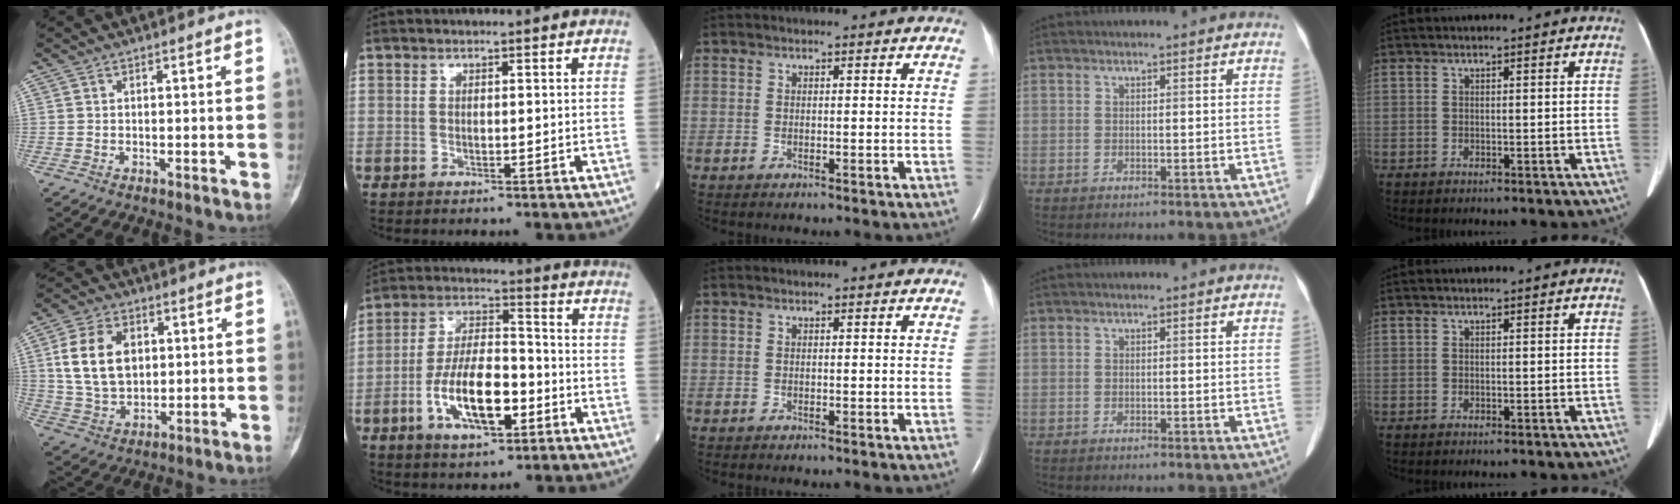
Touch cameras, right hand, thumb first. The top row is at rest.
{"thumb": {"total": 12.7, "force": [2.6, 8.9, 8.7], "torque": [-0.142, -0.004, 0.055]}, "index": {"total": 12.2, "force": [-4.3, 4.4, 10.6], "torque": [-0.204, 0.006, -0.076]}}